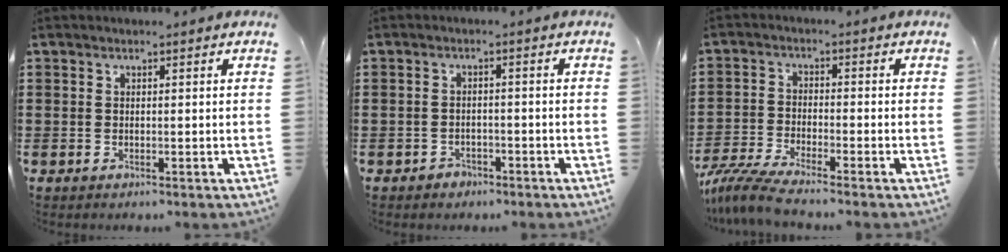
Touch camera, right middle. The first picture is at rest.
{"total": 1.6, "force": [-1.4, 0.7, 0.0], "torque": [-0.007, 0.000, -0.032]}
{"total": 5.7, "force": [-5.2, 0.2, 2.3], "torque": [-0.065, -0.018, -0.105]}